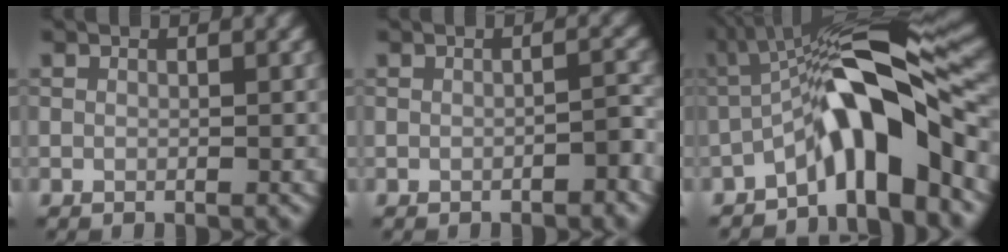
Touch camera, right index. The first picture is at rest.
{"total": 1.4, "force": [-0.9, 0.2, 1.0], "torque": [-0.014, 0.007, -0.014]}
{"total": 10.0, "force": [-3.5, 2.5, 9.0], "torque": [-0.135, 0.020, -0.072]}